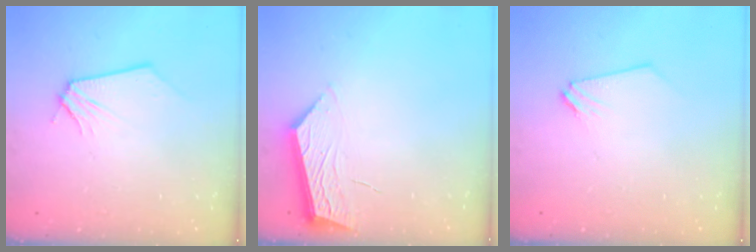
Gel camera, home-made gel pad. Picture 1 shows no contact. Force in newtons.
{"total": 4.8, "press": 4.8, "slide": 0.5}
{"total": 0.0}